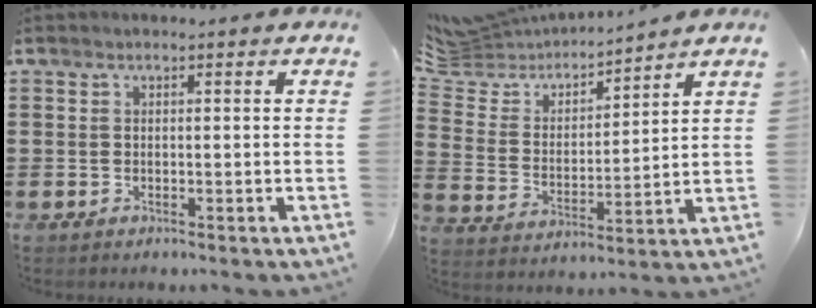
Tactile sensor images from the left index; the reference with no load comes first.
{"total": 5.2, "force": [4.8, 1.8, 0.6], "torque": [-0.061, -0.036, 0.075]}